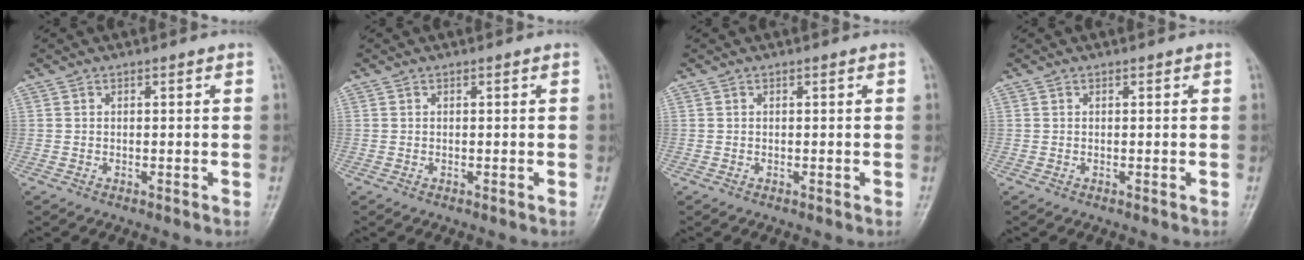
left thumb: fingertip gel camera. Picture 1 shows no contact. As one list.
[{"total": 0.0}, {"total": 0.0}, {"total": 0.0}]